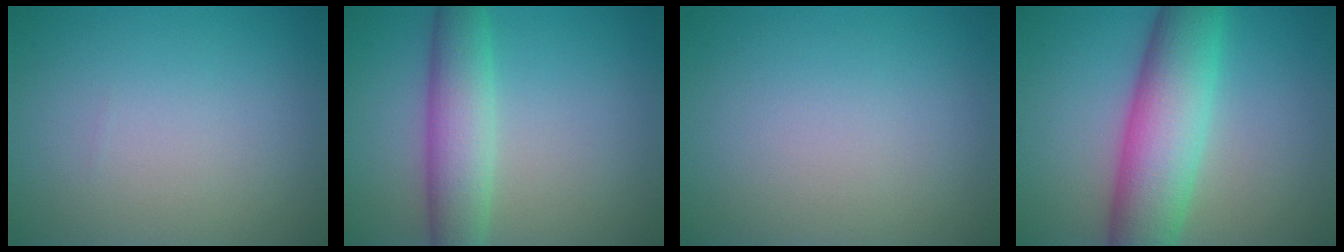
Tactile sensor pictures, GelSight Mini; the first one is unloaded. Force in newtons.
{"total": 5.4, "press": 5.4, "slide": 0.2}
{"total": 0.0}
{"total": 9.1, "press": 9.1, "slide": 0.2}